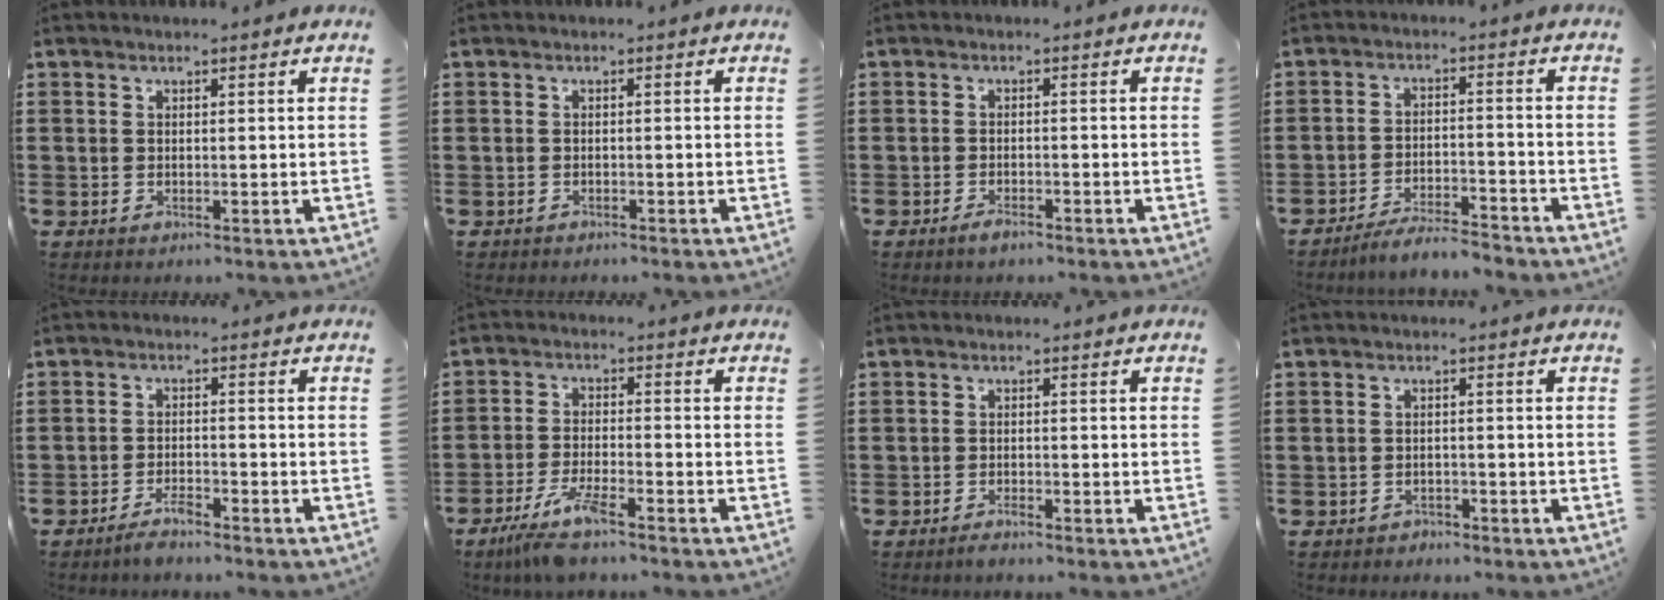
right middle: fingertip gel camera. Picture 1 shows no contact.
{"total": 0.8, "force": [-0.7, 0.3, 0.0], "torque": [-0.002, 0.002, -0.017]}
{"total": 1.8, "force": [-1.4, 0.6, 0.9], "torque": [-0.018, 0.000, -0.026]}
{"total": 5.0, "force": [-4.8, 0.2, 1.3], "torque": [-0.031, -0.001, -0.097]}
{"total": 2.7, "force": [-2.4, 0.2, 1.2], "torque": [-0.023, 0.004, -0.046]}
{"total": 6.4, "force": [-4.8, 0.4, 4.1], "torque": [-0.093, -0.019, -0.091]}
{"total": 1.2, "force": [-1.1, 0.1, 0.4], "torque": [-0.013, -0.005, -0.020]}
{"total": 1.5, "force": [-1.3, 0.6, -0.1], "torque": [-0.003, 0.004, -0.032]}